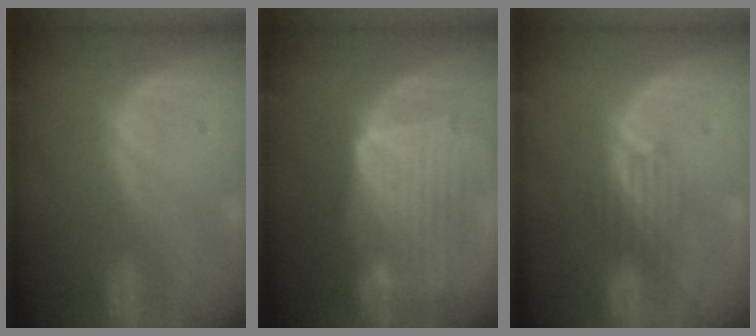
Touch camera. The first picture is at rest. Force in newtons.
{"total": 9.7, "press": 8.7, "slide": 4.1}
{"total": 3.3, "press": 3.3, "slide": 0.1}